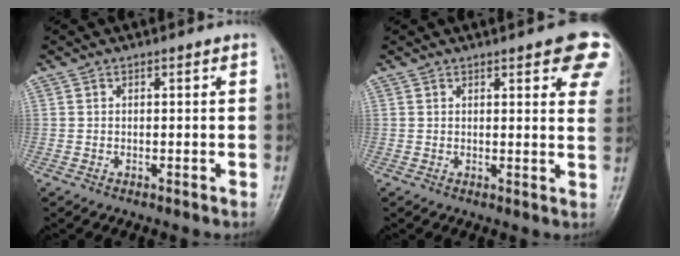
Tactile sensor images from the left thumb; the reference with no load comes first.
{"total": 10.8, "force": [5.8, 3.2, 8.6], "torque": [-0.074, -0.018, 0.058]}